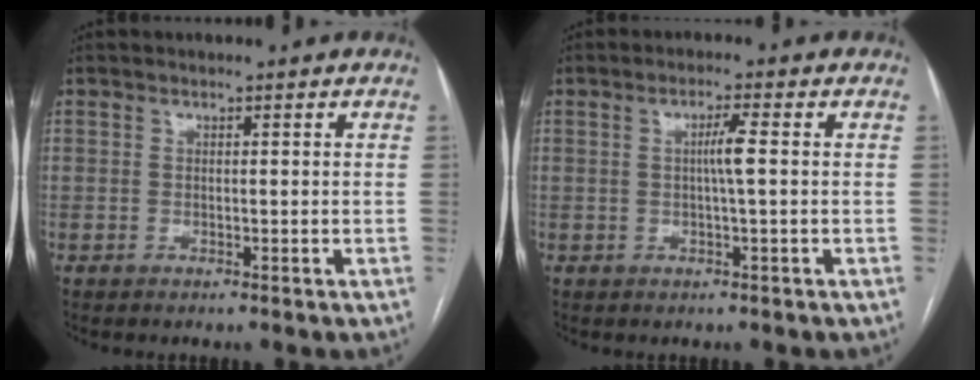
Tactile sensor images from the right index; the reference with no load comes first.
{"total": 2.9, "force": [0.3, -0.3, 2.9], "torque": [-0.053, 0.001, 0.005]}